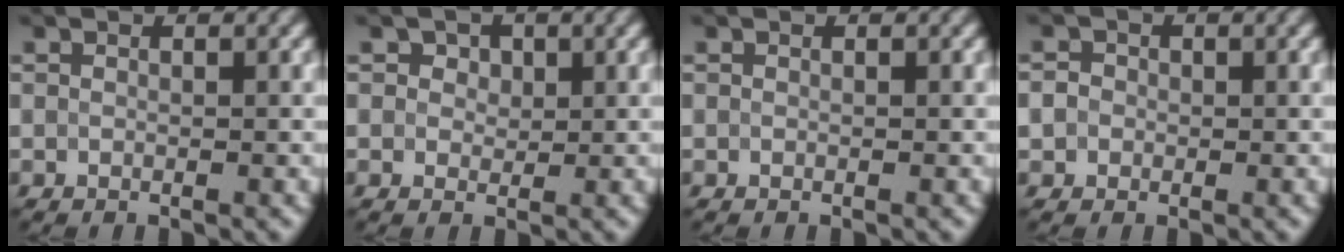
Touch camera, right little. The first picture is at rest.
{"total": 2.0, "force": [1.1, 1.4, 1.0], "torque": [-0.015, 0.006, 0.008]}
{"total": 0.0}
{"total": 1.7, "force": [0.1, 1.6, 0.7], "torque": [-0.004, 0.010, -0.004]}